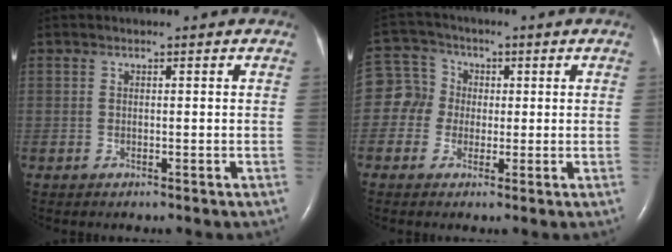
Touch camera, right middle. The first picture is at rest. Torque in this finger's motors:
{"motor_torque": [0.22, -0.19, -0.10, 0.00]}